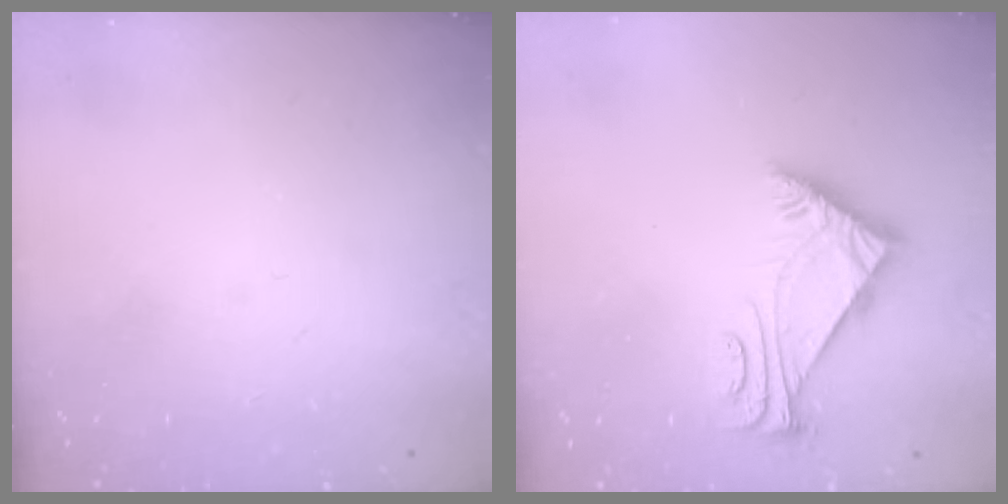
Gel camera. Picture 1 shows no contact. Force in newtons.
{"total": 5.7, "press": 5.7, "slide": 1.0}